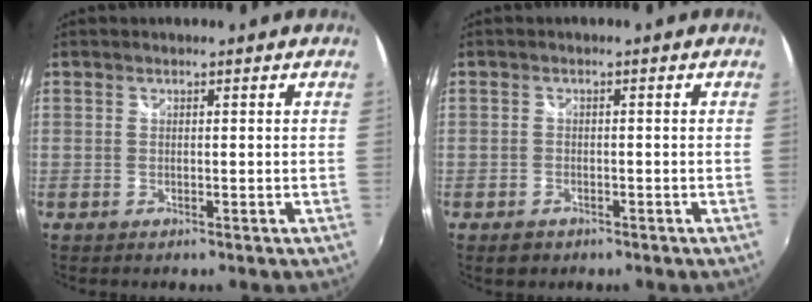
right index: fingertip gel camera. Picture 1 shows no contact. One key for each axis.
{"total": 2.6, "fx": -1.7, "fy": 1.8, "fz": 0.9, "tx": -0.022, "ty": -0.001, "tz": -0.023}